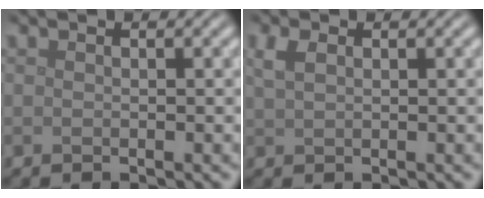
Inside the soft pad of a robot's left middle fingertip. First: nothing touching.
{"total": 1.6, "force": [0.8, 0.9, 1.1], "torque": [-0.028, 0.003, 0.018]}